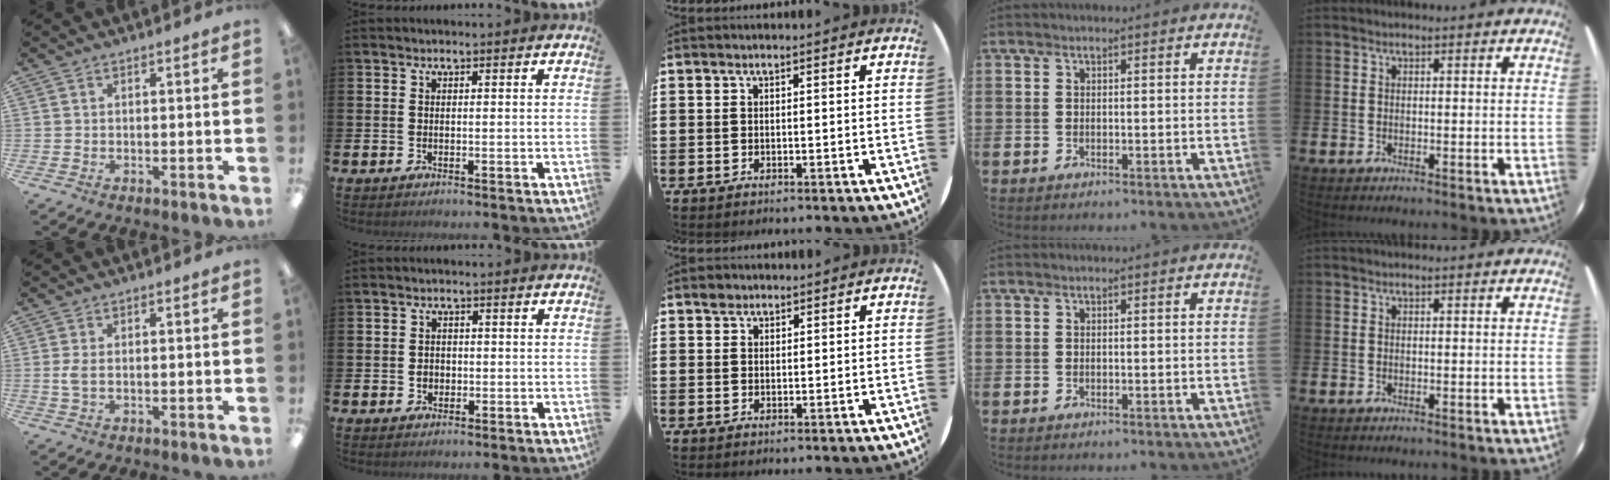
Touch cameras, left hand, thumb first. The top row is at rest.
{"thumb": {"total": 3.1, "force": [0.1, 1.4, 2.7], "torque": [-0.059, 0.003, -0.003]}, "index": {"total": 1.6, "force": [-0.2, 1.5, 0.7], "torque": [-0.001, 0.003, -0.009]}, "middle": {"total": 1.3, "force": [1.1, 0.7, 0.1], "torque": [0.003, -0.001, 0.020]}}